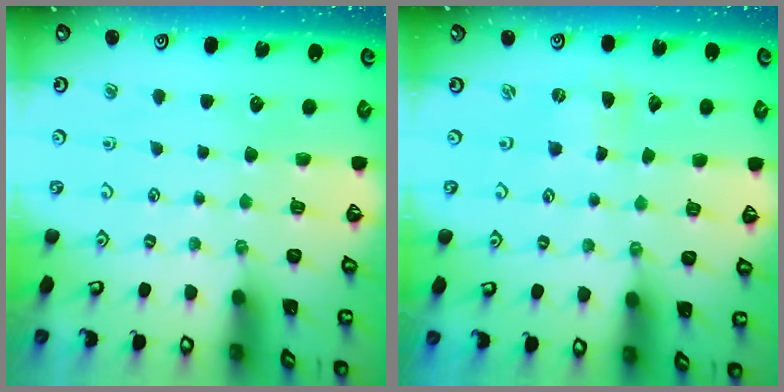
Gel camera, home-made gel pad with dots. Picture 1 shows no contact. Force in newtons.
{"total": 0.0}